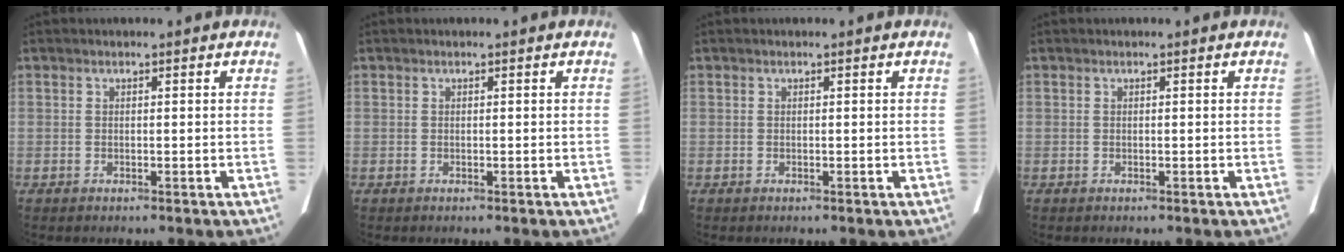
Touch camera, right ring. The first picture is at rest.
{"total": 0.0}
{"total": 0.0}
{"total": 0.0}